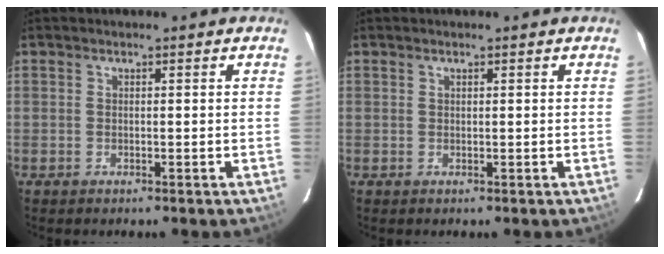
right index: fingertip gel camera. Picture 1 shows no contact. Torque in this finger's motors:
{"motor_torque": [2.13, 0.00, 0.08, 0.01]}